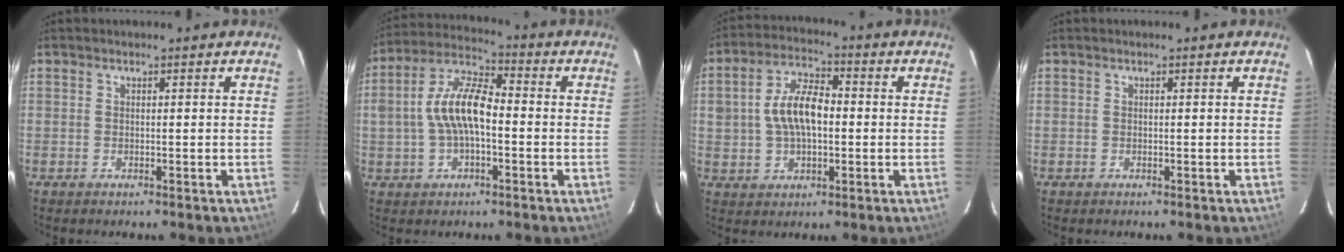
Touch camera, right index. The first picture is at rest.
{"total": 11.1, "force": [-1.1, 5.2, 9.7], "torque": [-0.200, 0.020, -0.021]}
{"total": 9.7, "force": [0.1, 5.4, 8.1], "torque": [-0.160, 0.020, 0.006]}
{"total": 0.0}